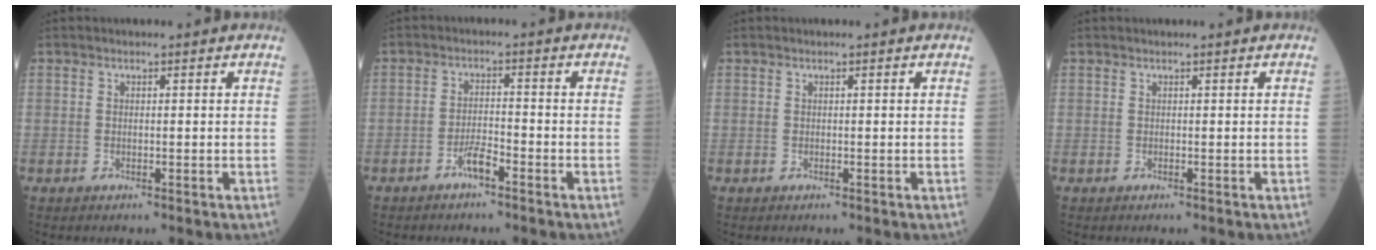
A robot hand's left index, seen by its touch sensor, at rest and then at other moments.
{"total": 2.9, "force": [-2.1, 0.4, 1.8], "torque": [-0.039, 0.001, -0.041]}
{"total": 0.0}
{"total": 0.0}